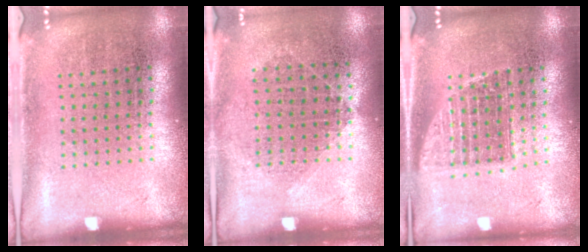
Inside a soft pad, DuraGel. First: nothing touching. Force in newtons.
{"total": 1.0, "press": 0.9, "slide": 0.5}
{"total": 1.3, "press": 1.1, "slide": 0.8}